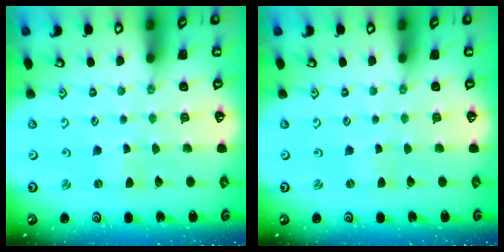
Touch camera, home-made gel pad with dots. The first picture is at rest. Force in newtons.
{"total": 0.0}